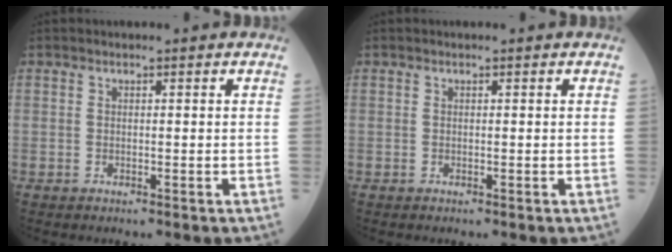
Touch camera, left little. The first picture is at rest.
{"total": 0.0}